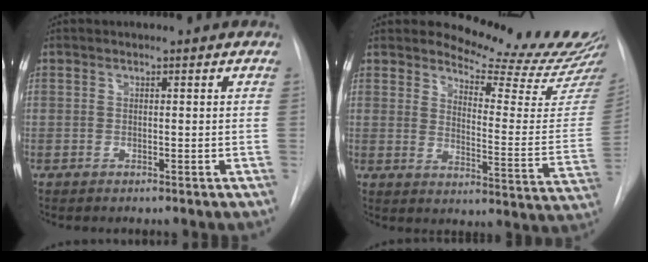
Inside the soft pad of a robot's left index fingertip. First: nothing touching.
{"total": 16.8, "force": [16.2, 0.4, 4.1], "torque": [-0.060, -0.131, 0.190]}